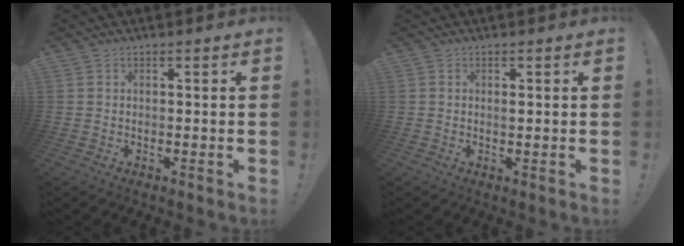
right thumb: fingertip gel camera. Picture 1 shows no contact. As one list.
[{"total": 1.4, "force": [0.2, 0.5, 1.3], "torque": [-0.019, -0.002, 0.001]}]